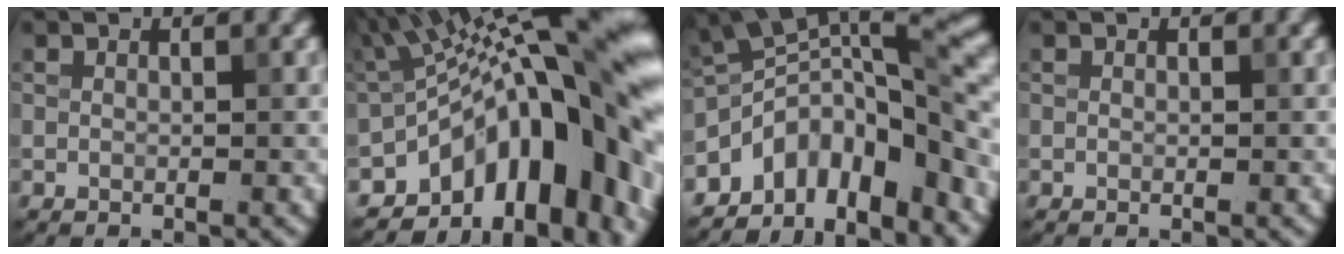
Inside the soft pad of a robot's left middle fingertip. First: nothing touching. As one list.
[{"total": 17.5, "force": [-4.1, 8.0, 15.1], "torque": [-0.178, 0.032, -0.069]}, {"total": 10.0, "force": [-5.6, 4.8, 6.7], "torque": [-0.081, 0.012, -0.103]}, {"total": 0.0}]